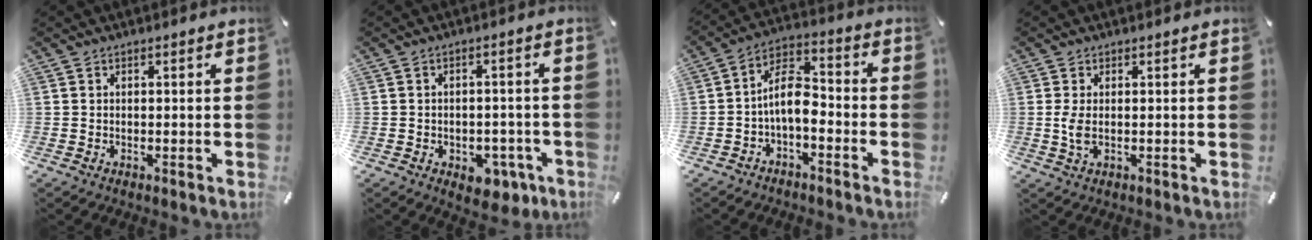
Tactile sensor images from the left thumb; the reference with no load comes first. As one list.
[{"total": 6.7, "force": [-2.8, 4.5, 4.1], "torque": [-0.044, 0.016, -0.044]}, {"total": 9.9, "force": [-2.5, 5.2, 8.1], "torque": [-0.158, 0.010, -0.043]}, {"total": 3.7, "force": [0.1, 1.5, 3.4], "torque": [-0.069, -0.005, -0.003]}]